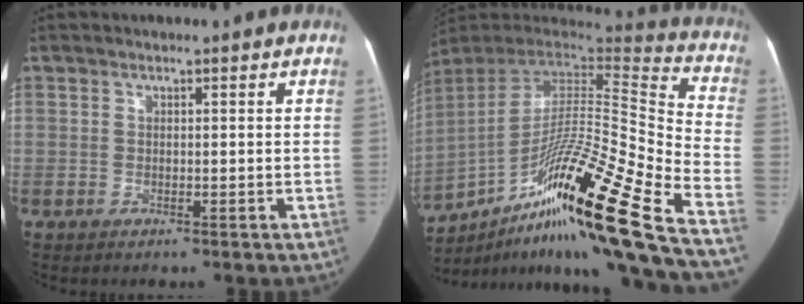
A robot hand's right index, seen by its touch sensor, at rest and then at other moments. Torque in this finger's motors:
{"motor_torque": [1.09, -1.04, 0.58, 0.21]}